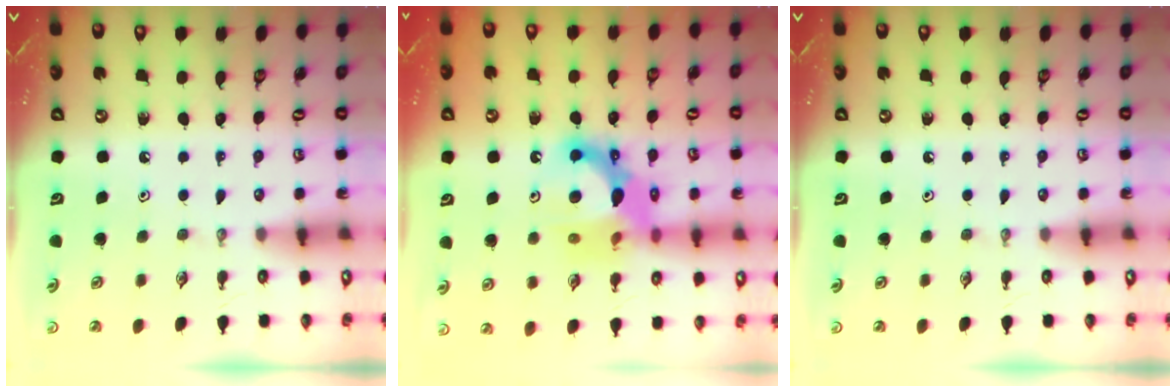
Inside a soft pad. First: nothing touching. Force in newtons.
{"total": 13.9, "press": 13.7, "slide": 1.9}
{"total": 0.0}